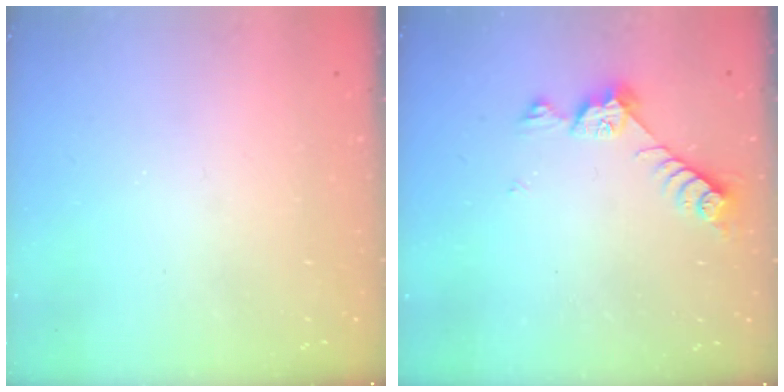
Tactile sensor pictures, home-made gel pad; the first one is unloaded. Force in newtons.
{"total": 7.3, "press": 7.3, "slide": 0.6}